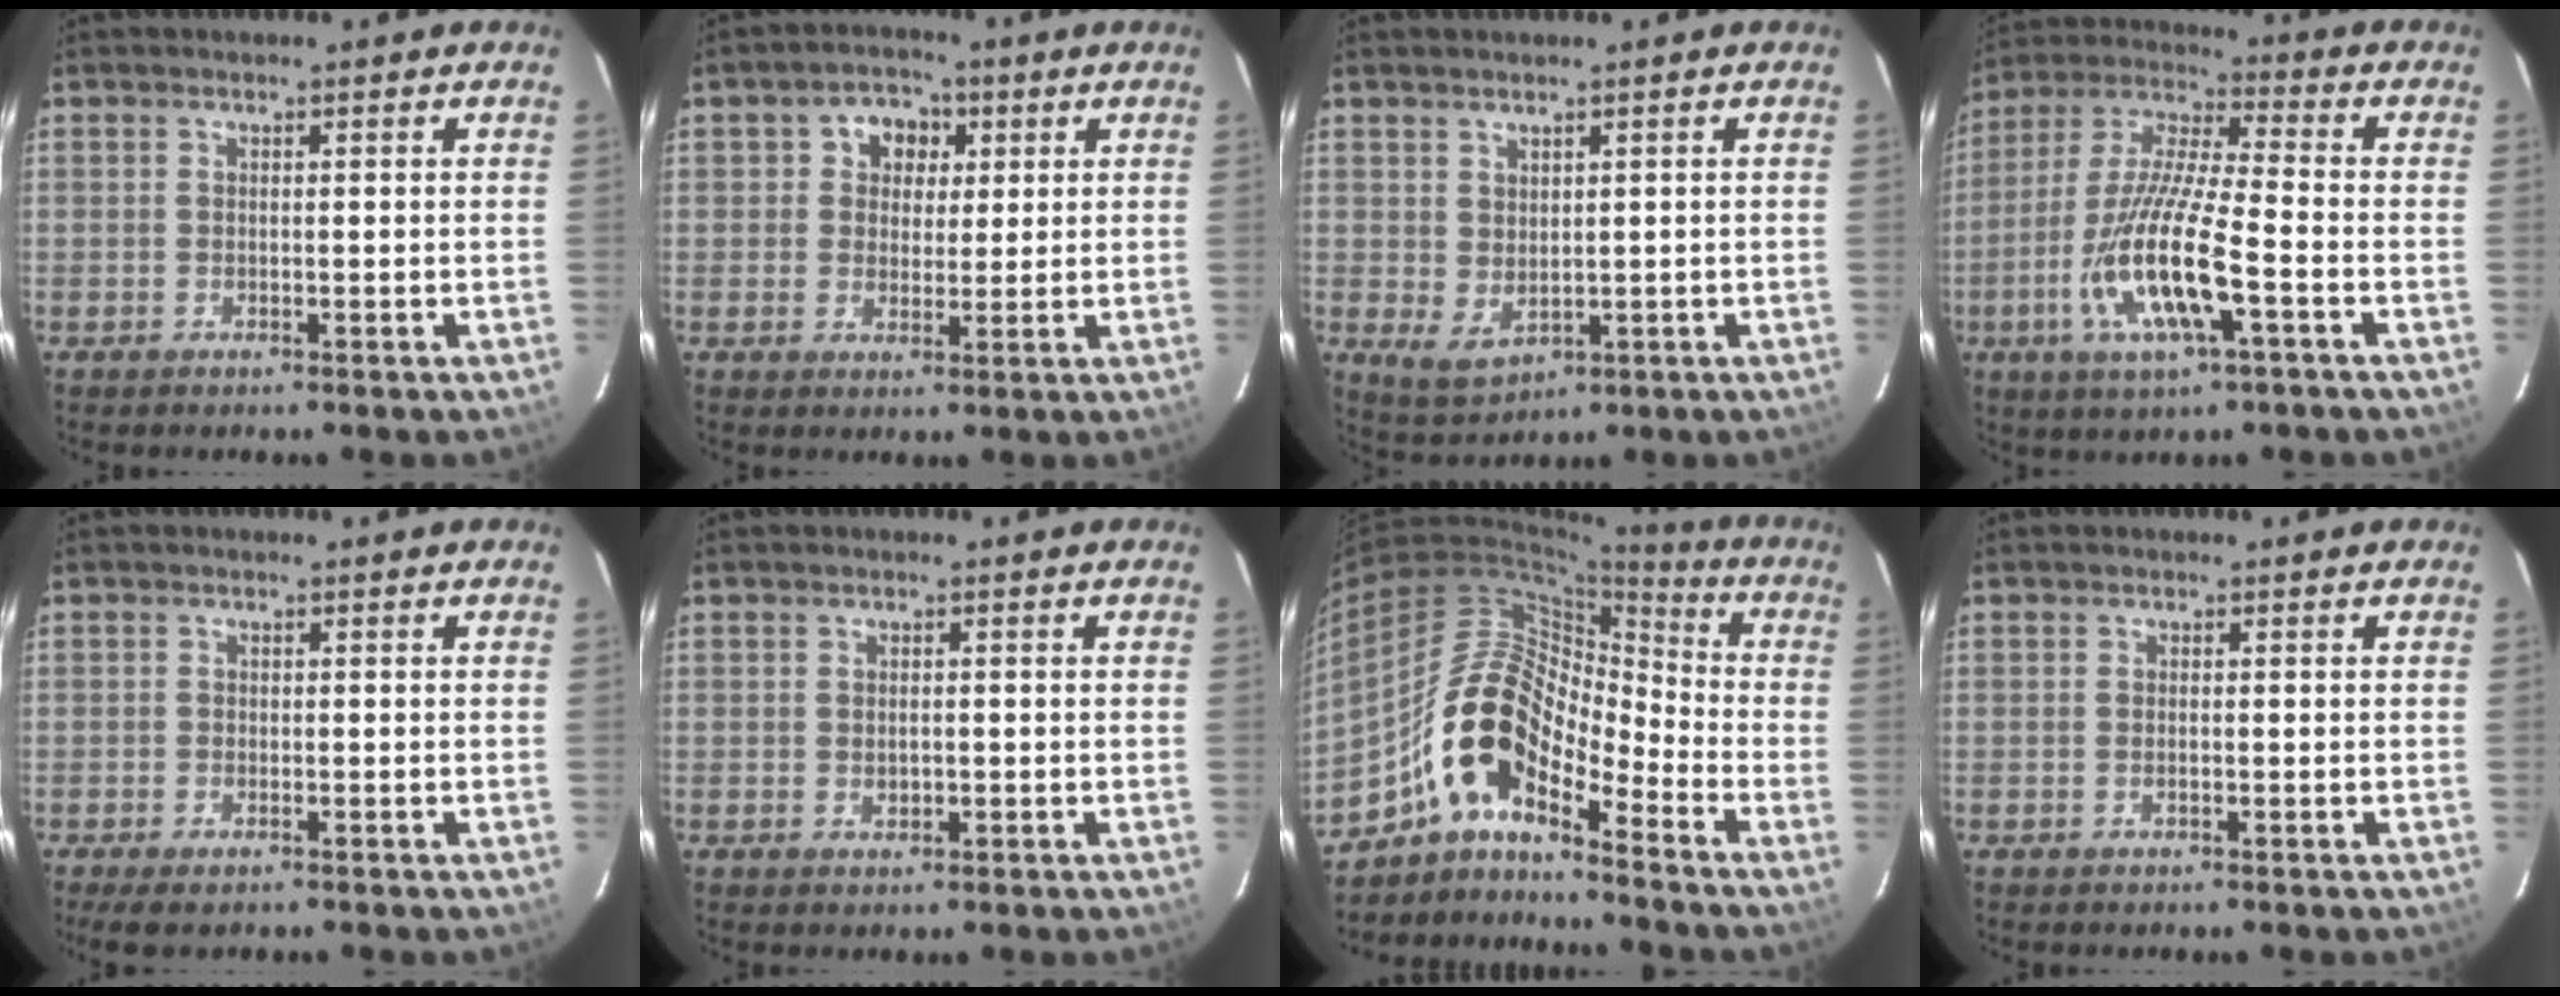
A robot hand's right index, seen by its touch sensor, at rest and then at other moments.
{"total": 5.9, "force": [1.6, 5.2, 2.3], "torque": [-0.029, 0.020, 0.025]}
{"total": 4.0, "force": [1.0, 2.9, 2.6], "torque": [-0.047, -0.004, 0.031]}
{"total": 15.4, "force": [-5.3, 2.5, 14.2], "torque": [-0.297, -0.015, -0.105]}
{"total": 3.4, "force": [-2.4, 1.3, 2.1], "torque": [-0.048, -0.012, -0.043]}
{"total": 1.5, "force": [-0.2, 1.2, 0.9], "torque": [-0.014, 0.000, -0.001]}
{"total": 12.7, "force": [-8.8, 4.6, 8.0], "torque": [-0.146, 0.024, -0.181]}
{"total": 0.7, "force": [-0.3, 0.2, 0.7], "torque": [-0.014, 0.001, -0.005]}